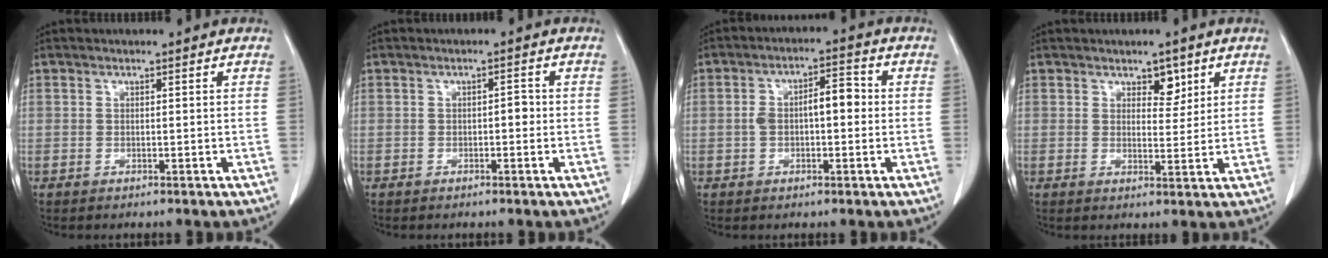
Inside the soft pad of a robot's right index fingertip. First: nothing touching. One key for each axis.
{"total": 1.4, "fx": -0.3, "fy": 0.6, "fz": 1.2, "tx": -0.013, "ty": 0.005, "tz": -0.005}
{"total": 6.3, "fx": 0.0, "fy": 2.6, "fz": 5.7, "tx": -0.109, "ty": 0.032, "tz": -0.001}
{"total": 3.2, "fx": 2.0, "fy": 1.7, "fz": 1.8, "tx": -0.019, "ty": -0.003, "tz": 0.032}